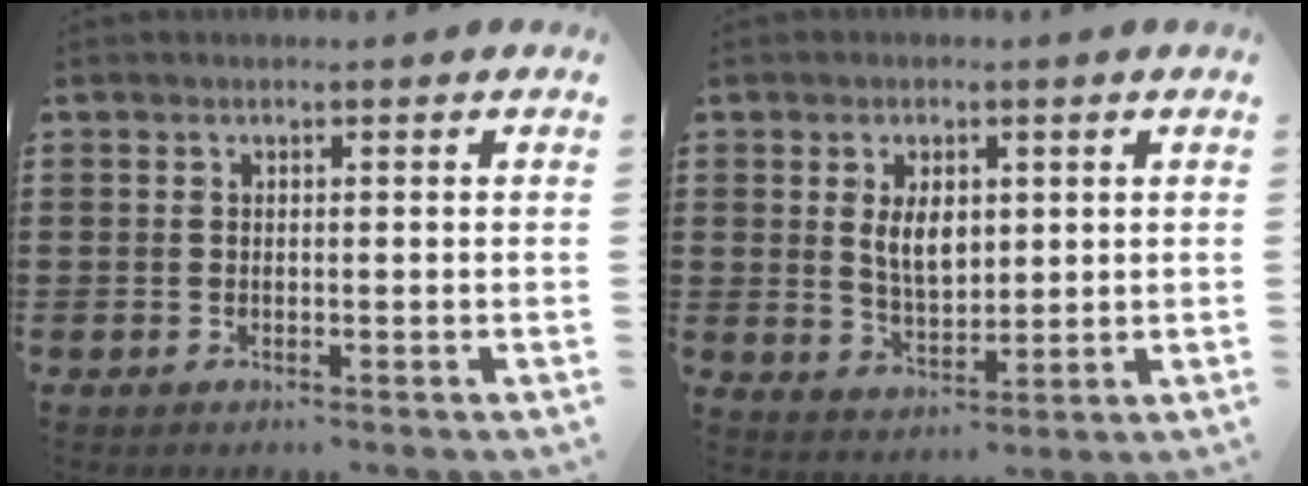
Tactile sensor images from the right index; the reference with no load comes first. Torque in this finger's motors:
{"motor_torque": [0.50, 0.74, 0.14, 0.05]}